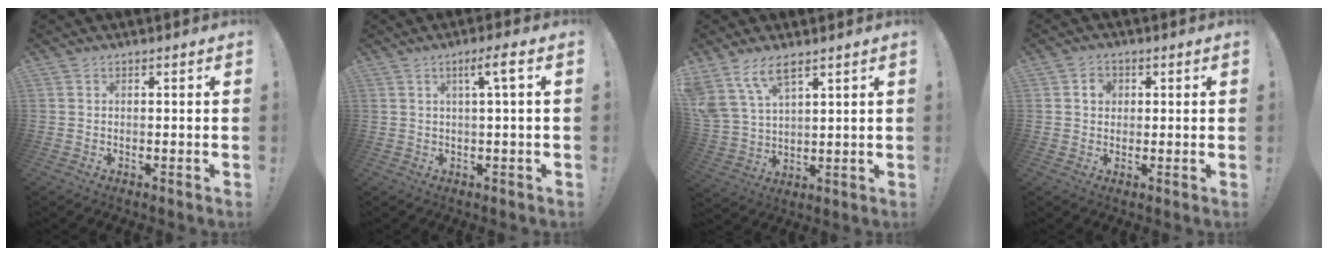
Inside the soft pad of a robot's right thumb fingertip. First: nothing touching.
{"total": 4.8, "force": [1.5, 0.0, 4.6], "torque": [-0.078, 0.000, 0.017]}
{"total": 10.2, "force": [7.1, 4.5, 5.7], "torque": [-0.127, -0.033, 0.138]}
{"total": 3.5, "force": [0.9, 3.0, 1.6], "torque": [-0.014, 0.000, 0.012]}